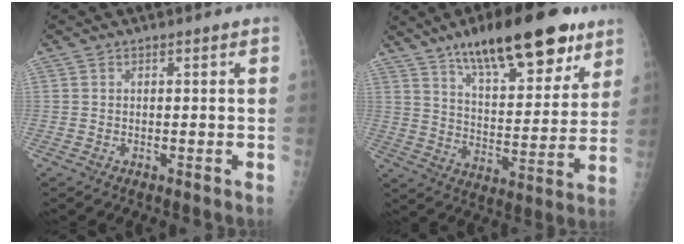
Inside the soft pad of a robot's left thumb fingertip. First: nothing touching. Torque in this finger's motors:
{"motor_torque": [0.75, 0.62, 1.38, -1.39, 0.28]}